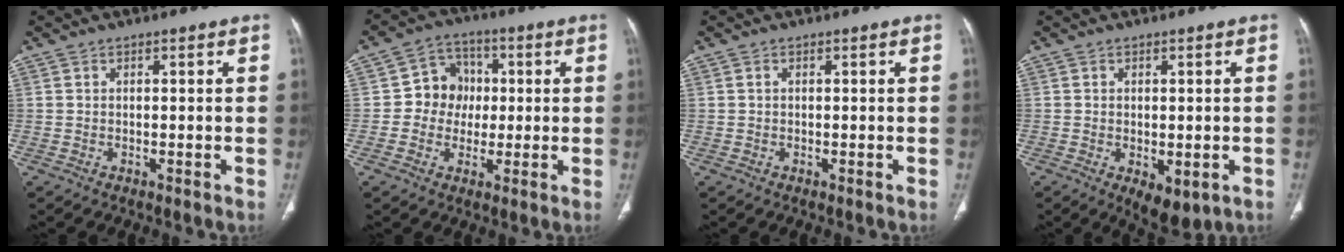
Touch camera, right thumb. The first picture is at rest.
{"total": 8.1, "force": [0.0, 7.4, 3.3], "torque": [-0.006, 0.016, -0.011]}
{"total": 0.0}
{"total": 5.3, "force": [-1.3, 3.3, 4.0], "torque": [-0.040, 0.000, 0.003]}